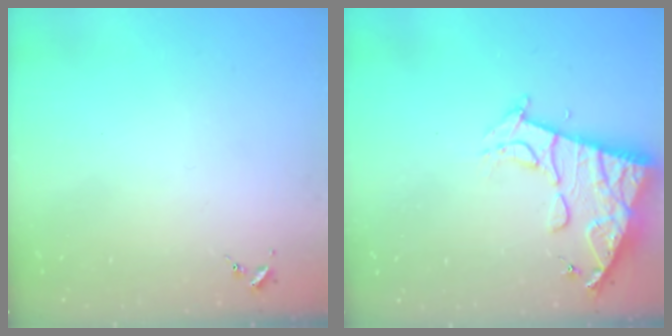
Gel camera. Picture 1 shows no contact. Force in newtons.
{"total": 13.2, "press": 13.2, "slide": 1.4}